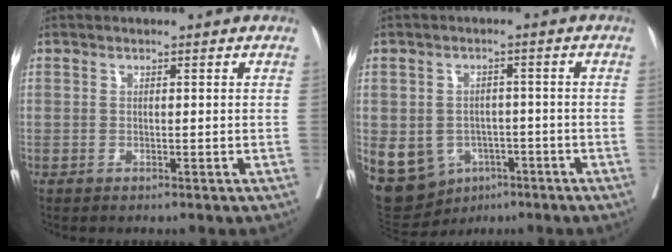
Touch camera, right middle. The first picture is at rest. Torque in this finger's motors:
{"motor_torque": [0.61, -0.66, 0.51, 0.11]}